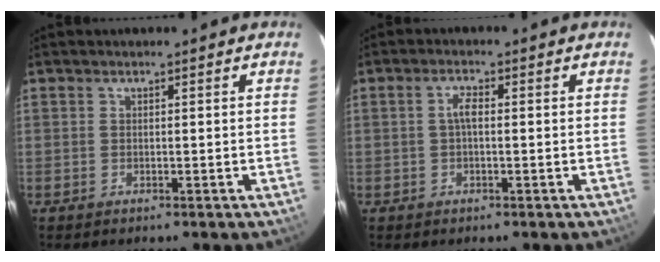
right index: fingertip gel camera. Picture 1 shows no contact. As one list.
[{"total": 2.1, "force": [-0.1, 0.7, 2.0], "torque": [-0.041, 0.007, -0.002]}]